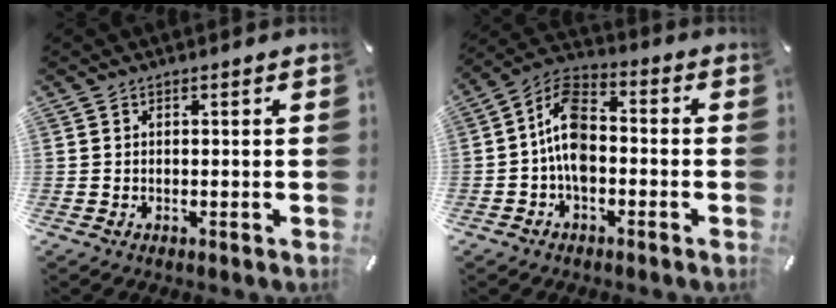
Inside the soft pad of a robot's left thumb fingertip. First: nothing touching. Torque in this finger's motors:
{"motor_torque": [0.89, 2.07, 0.86, -0.14, 0.36]}